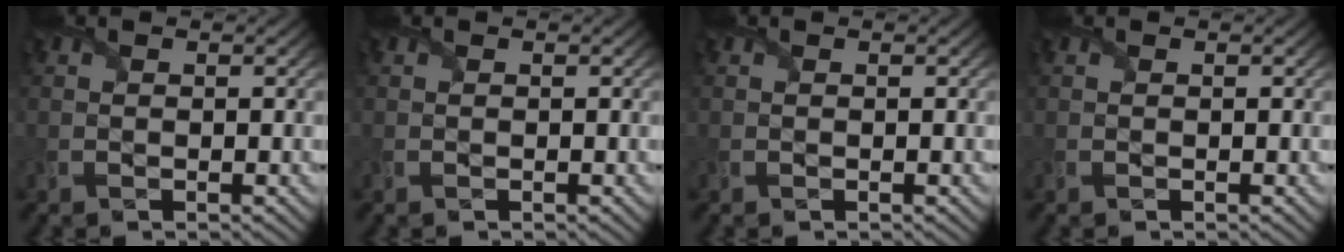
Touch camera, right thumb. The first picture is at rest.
{"total": 0.0}
{"total": 0.0}
{"total": 0.0}